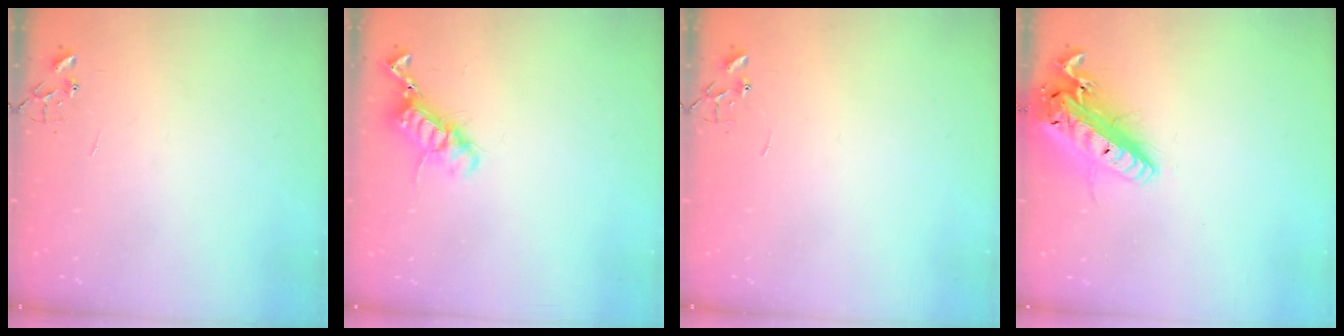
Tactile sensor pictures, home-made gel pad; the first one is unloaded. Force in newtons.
{"total": 12.2, "press": 12.2, "slide": 0.6}
{"total": 0.0}
{"total": 20.4, "press": 20.0, "slide": 4.2}